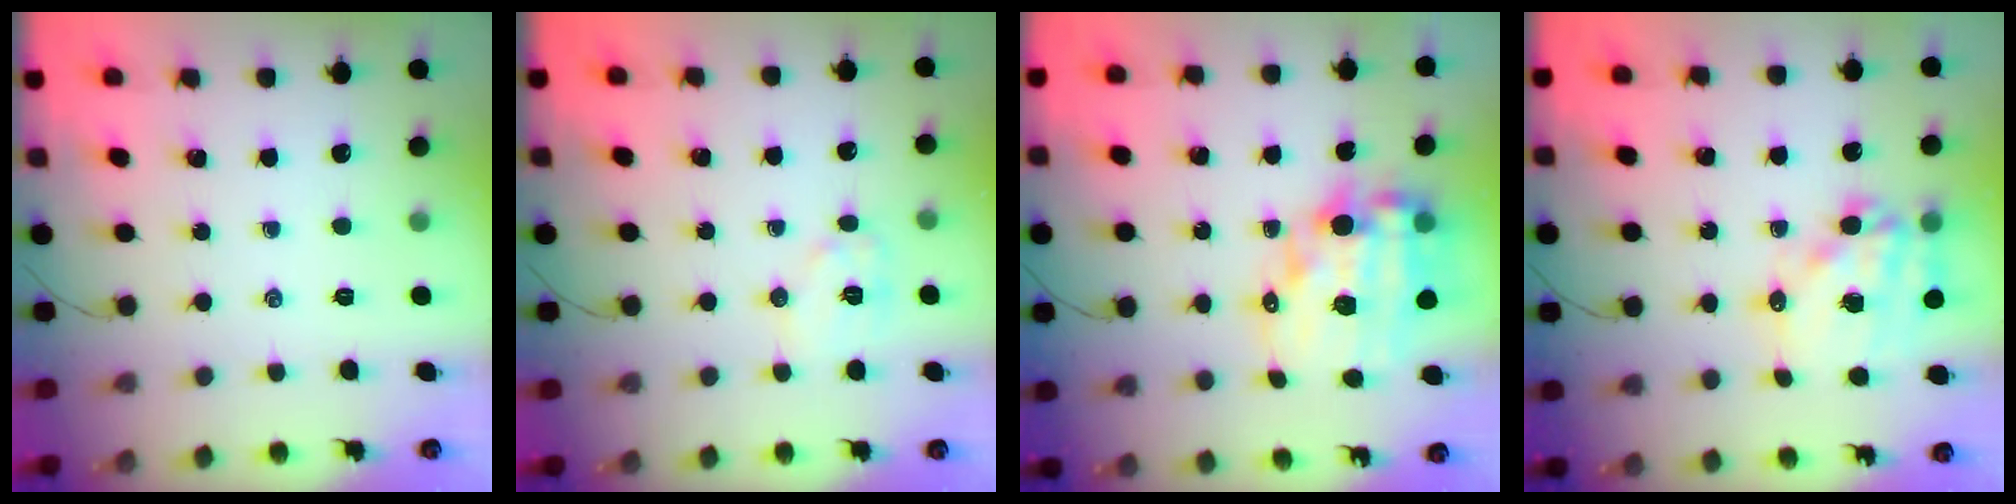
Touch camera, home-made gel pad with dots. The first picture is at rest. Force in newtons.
{"total": 7.7, "press": 7.7, "slide": 0.6}
{"total": 16.3, "press": 16.0, "slide": 3.5}
{"total": 15.9, "press": 15.4, "slide": 3.8}